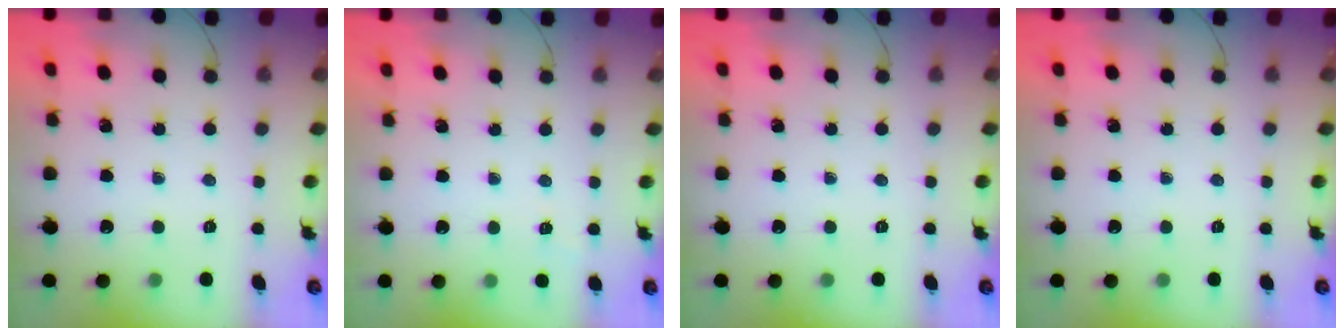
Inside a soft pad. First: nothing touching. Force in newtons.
{"total": 1.3, "press": 0.2, "slide": 1.3}
{"total": 0.0}
{"total": 0.0}